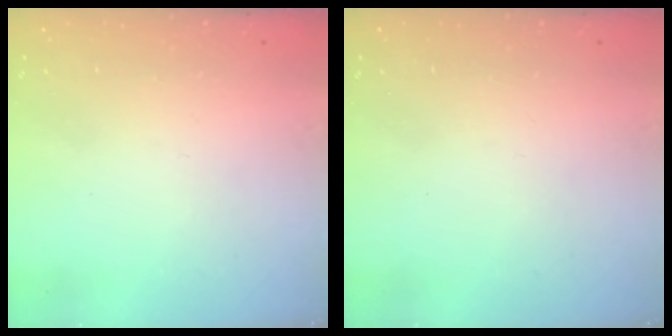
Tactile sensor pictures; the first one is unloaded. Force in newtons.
{"total": 0.0}